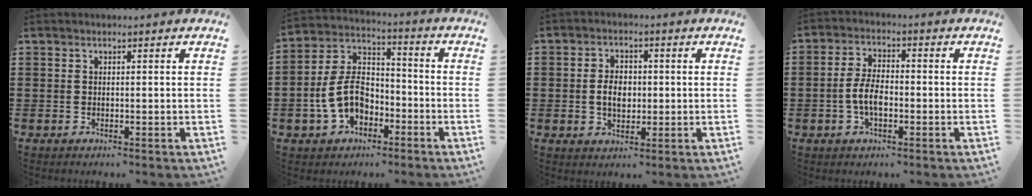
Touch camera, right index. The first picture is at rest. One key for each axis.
{"total": 9.5, "fx": -3.0, "fy": 6.5, "fz": 6.2, "tx": -0.160, "ty": 0.014, "tz": -0.063}
{"total": 4.2, "fx": -0.1, "fy": 2.9, "fz": 3.0, "tx": -0.054, "ty": 0.008, "tz": -0.006}
{"total": 5.1, "fx": -1.3, "fy": 2.6, "fz": 4.3, "tx": -0.103, "ty": -0.001, "tz": -0.031}